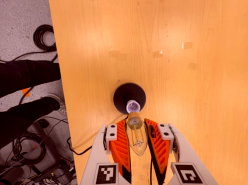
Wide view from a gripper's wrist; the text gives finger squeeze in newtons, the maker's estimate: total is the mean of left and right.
{"total": 19.9, "left": 21.9, "right": 18.0}